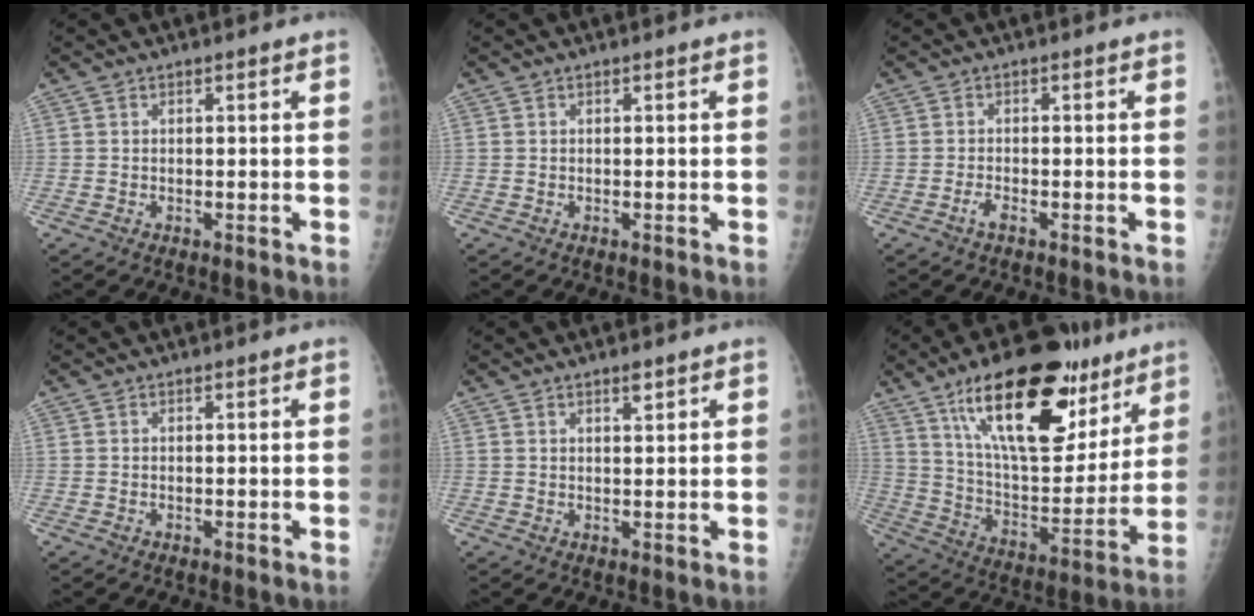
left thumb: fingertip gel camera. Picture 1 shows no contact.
{"total": 0.0}
{"total": 1.5, "force": [-0.9, 0.4, 1.0], "torque": [-0.025, 0.005, -0.019]}
{"total": 0.0}
{"total": 1.9, "force": [1.3, 0.6, 1.2], "torque": [-0.013, -0.009, 0.022]}
{"total": 27.7, "force": [16.0, 12.0, 19.2], "torque": [-0.262, -0.044, 0.265]}